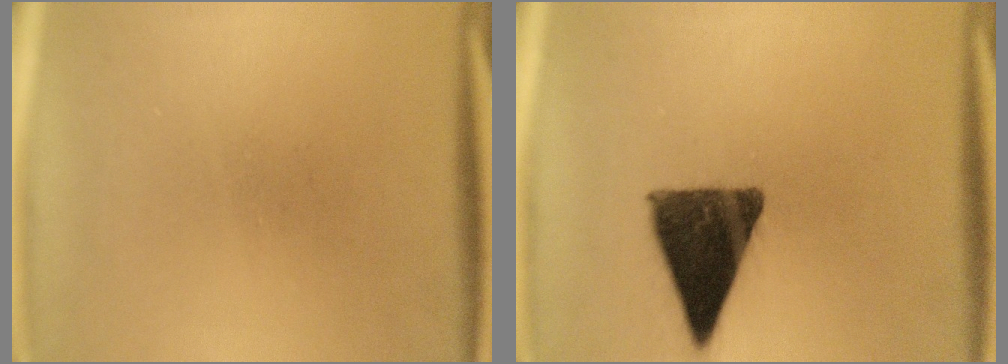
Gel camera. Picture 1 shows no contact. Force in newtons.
{"total": 12.9}